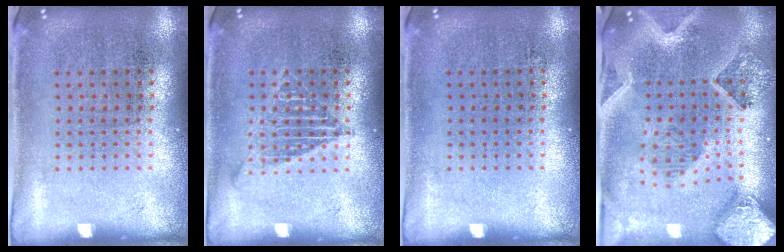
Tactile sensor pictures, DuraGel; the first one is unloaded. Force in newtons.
{"total": 1.7, "press": 1.7, "slide": 0.1}
{"total": 0.0}
{"total": 3.0, "press": 2.6, "slide": 1.5}